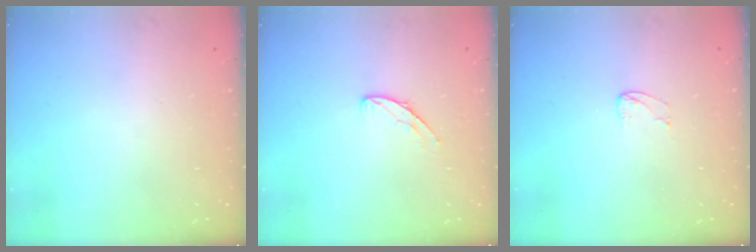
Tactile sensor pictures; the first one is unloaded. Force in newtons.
{"total": 4.7, "press": 4.6, "slide": 0.4}
{"total": 2.9, "press": 2.9, "slide": 0.2}